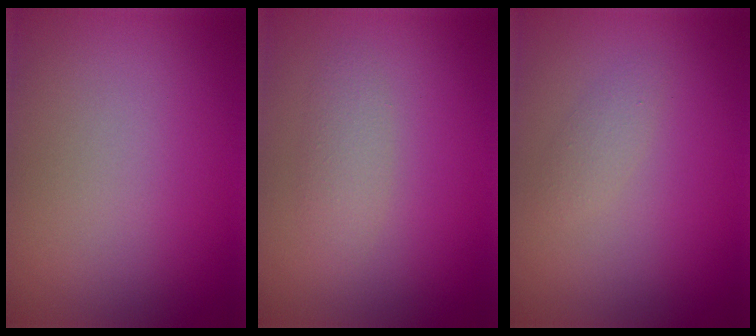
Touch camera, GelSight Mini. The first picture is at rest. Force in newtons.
{"total": 1.6, "press": 1.6, "slide": 0.2}
{"total": 1.1, "press": 1.1, "slide": 0.1}